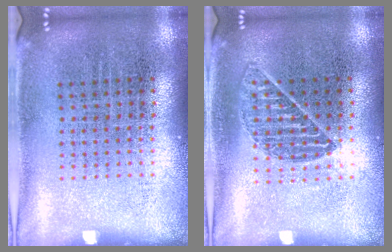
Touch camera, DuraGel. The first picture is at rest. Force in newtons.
{"total": 1.0, "press": 0.9, "slide": 0.4}